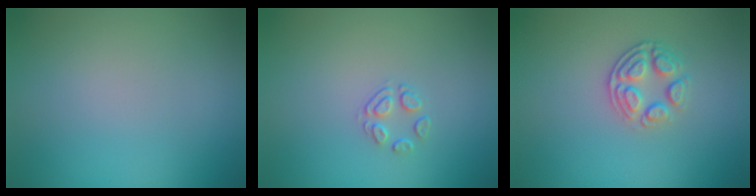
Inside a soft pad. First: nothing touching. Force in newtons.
{"total": 1.5, "press": 0.8, "slide": 1.3}
{"total": 2.7, "press": 2.3, "slide": 1.4}